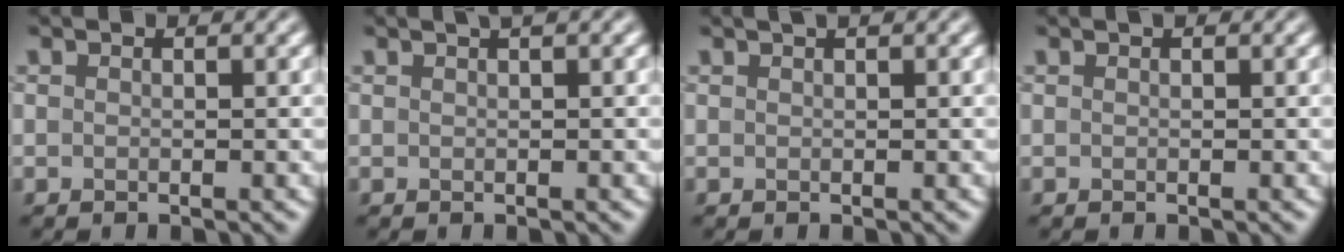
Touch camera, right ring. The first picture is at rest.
{"total": 1.7, "force": [1.0, 0.5, 1.3], "torque": [-0.016, 0.002, 0.009]}
{"total": 1.0, "force": [0.6, 0.3, 0.7], "torque": [-0.007, 0.000, 0.005]}
{"total": 0.0}